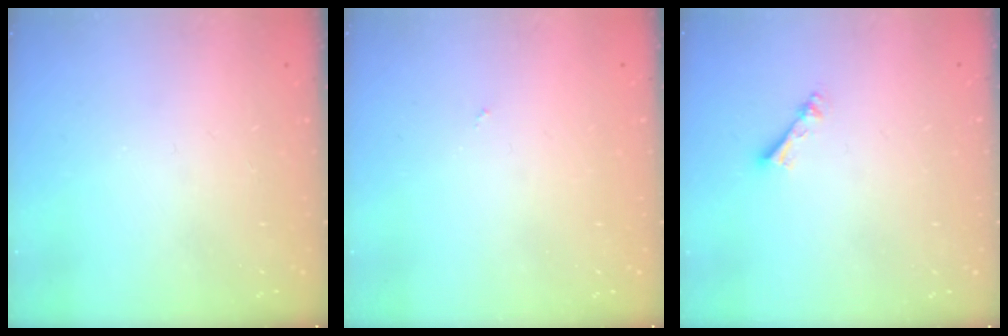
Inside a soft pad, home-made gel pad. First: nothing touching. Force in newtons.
{"total": 0.0}
{"total": 2.4, "press": 2.4, "slide": 0.4}